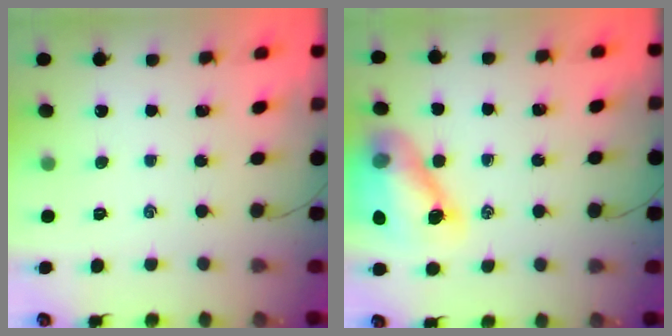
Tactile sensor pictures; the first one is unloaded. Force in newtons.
{"total": 13.8, "press": 13.3, "slide": 3.7}